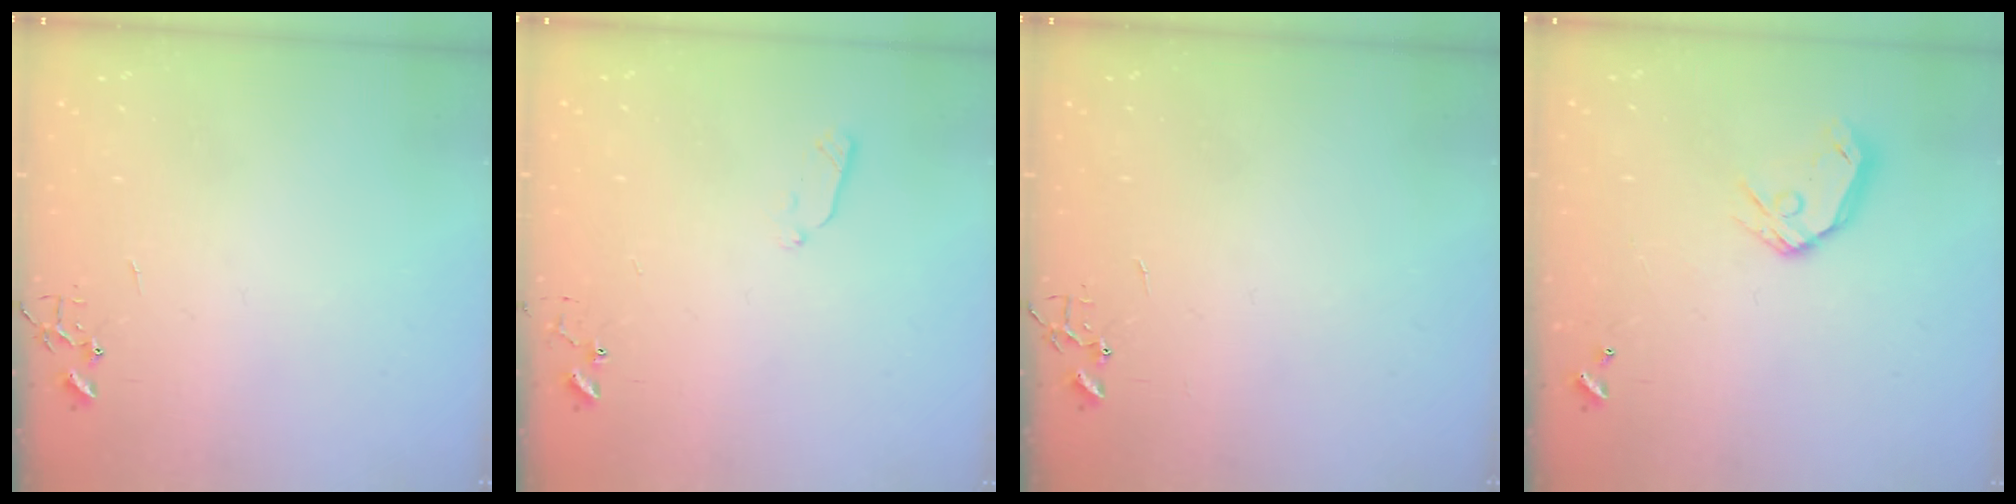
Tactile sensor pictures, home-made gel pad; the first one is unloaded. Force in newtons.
{"total": 5.6, "press": 5.6, "slide": 0.8}
{"total": 0.0}
{"total": 10.4, "press": 10.2, "slide": 1.6}